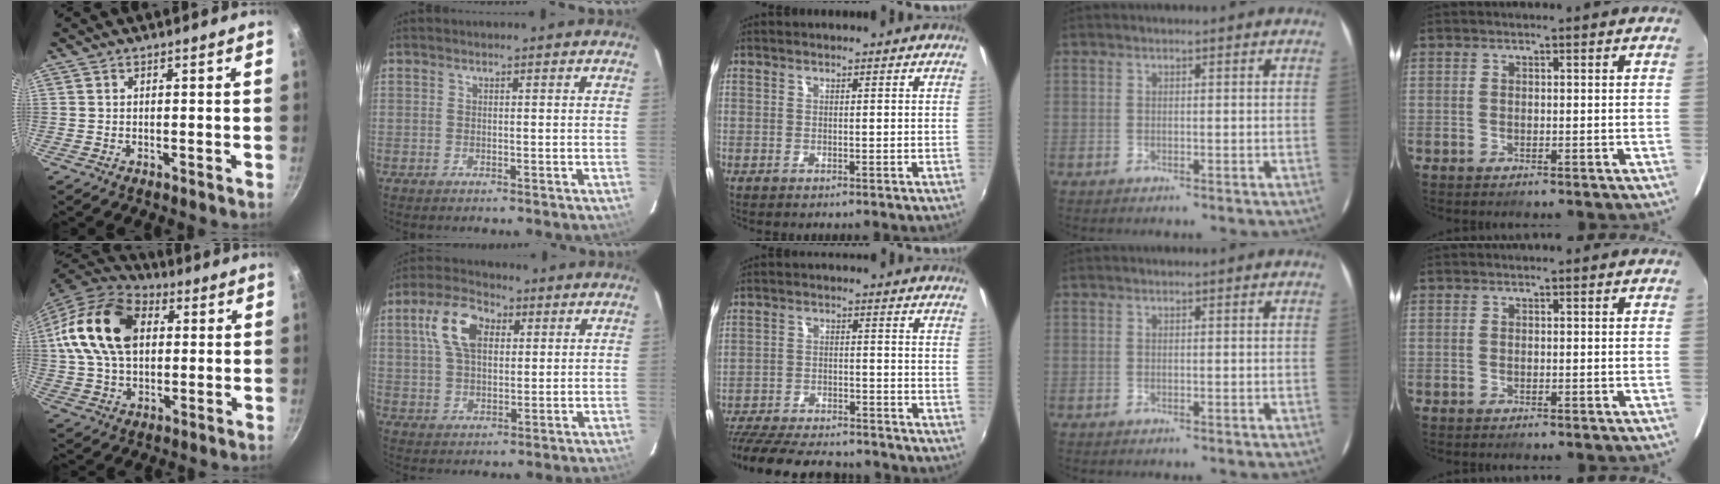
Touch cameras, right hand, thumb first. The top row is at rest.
{"thumb": {"total": 19.2, "force": [3.8, 13.0, 13.7], "torque": [-0.238, 0.017, 0.055]}, "index": {"total": 10.4, "force": [3.6, 6.1, 7.6], "torque": [-0.150, 0.029, 0.066]}, "middle": {"total": 21.2, "force": [-18.0, 6.3, 9.3], "torque": [-0.201, -0.021, -0.265]}}